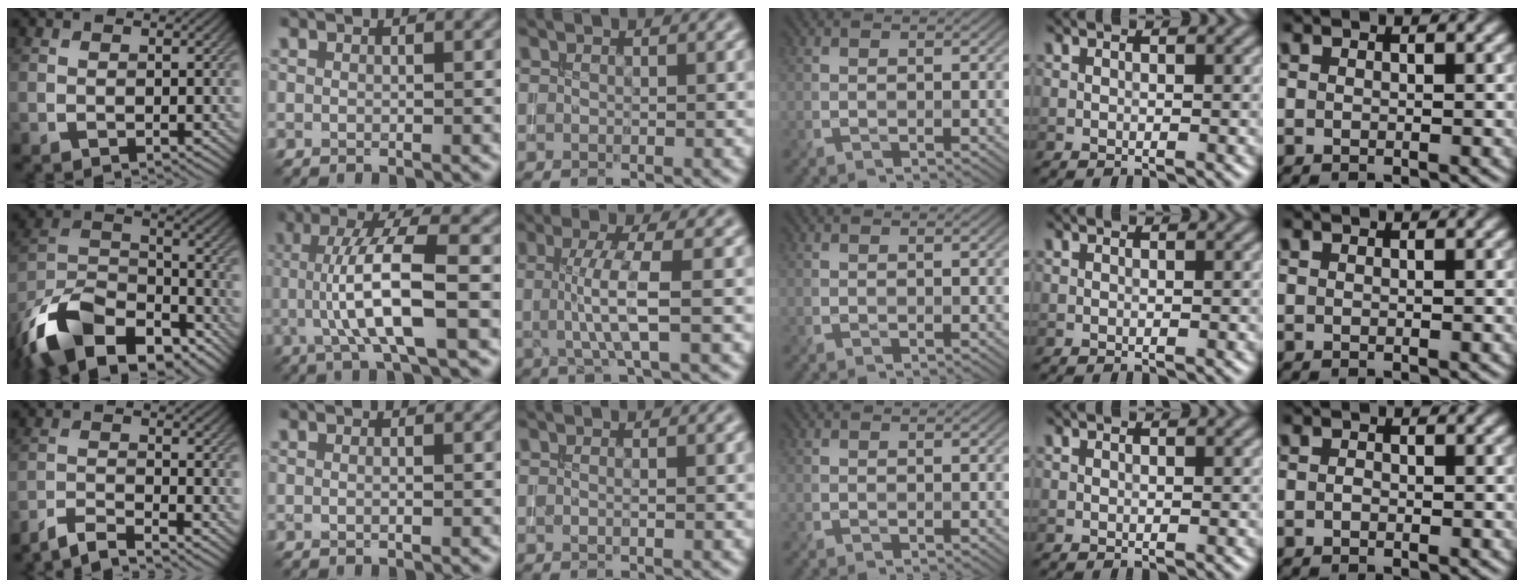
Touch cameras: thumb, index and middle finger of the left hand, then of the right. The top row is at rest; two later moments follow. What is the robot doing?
{"motion": "insert", "object": "drawer"}